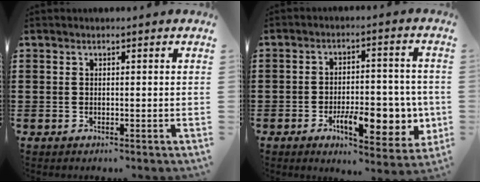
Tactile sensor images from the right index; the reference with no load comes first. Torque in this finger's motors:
{"motor_torque": [2.14, 0.00, 0.72, 0.11]}